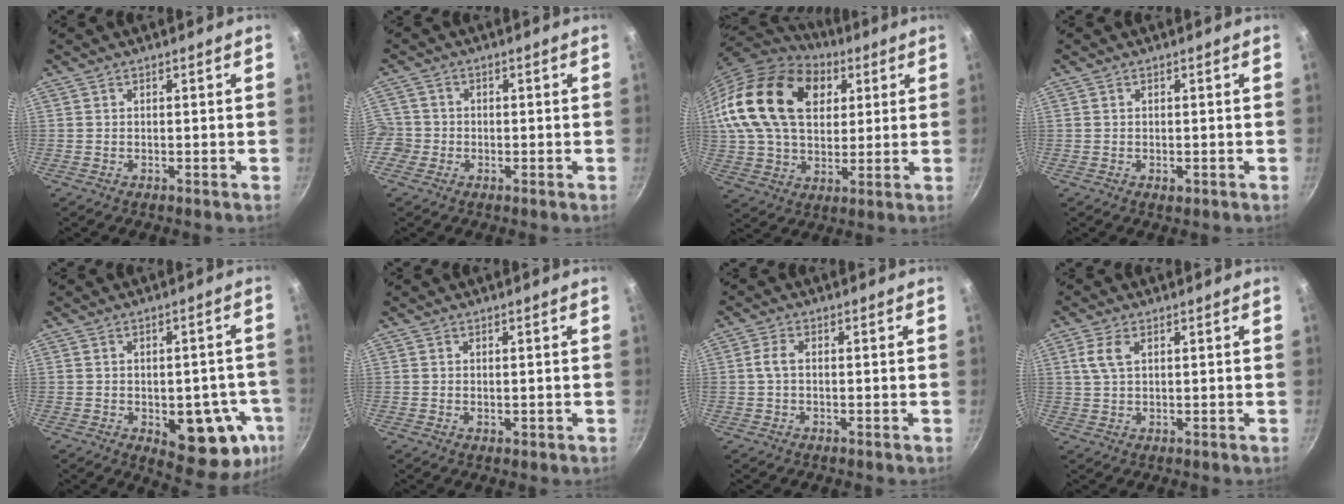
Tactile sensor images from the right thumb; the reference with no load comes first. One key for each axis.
{"total": 4.7, "fx": -1.5, "fy": 4.3, "fz": 1.2, "tx": -0.013, "ty": 0.017, "tz": -0.031}
{"total": 24.4, "fx": 7.8, "fy": 16.1, "fz": 16.6, "tx": -0.276, "ty": -0.001, "tz": 0.134}
{"total": 1.0, "fx": -0.3, "fy": 0.7, "fz": 0.7, "tx": -0.006, "ty": 0.000, "tz": -0.003}
{"total": 14.7, "fx": -4.4, "fy": 7.7, "fz": 11.7, "tx": -0.083, "ty": 0.006, "tz": -0.047}
{"total": 0.6, "fx": 0.0, "fy": 0.3, "fz": 0.5, "tx": -0.005, "ty": -0.001, "tz": 0.001}
{"total": 2.7, "fx": 0.0, "fy": 1.3, "fz": 2.4, "tx": -0.057, "ty": 0.008, "tz": -0.003}
{"total": 4.3, "fx": 1.6, "fy": 2.3, "fz": 3.3, "tx": -0.068, "ty": 0.002, "tz": 0.031}